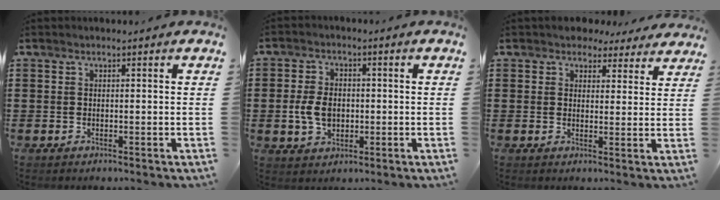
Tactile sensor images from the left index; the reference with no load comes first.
{"total": 5.7, "force": [-0.5, 3.9, 4.1], "torque": [-0.102, 0.002, -0.015]}
{"total": 3.8, "force": [3.4, 1.6, 0.7], "torque": [-0.020, -0.004, 0.062]}